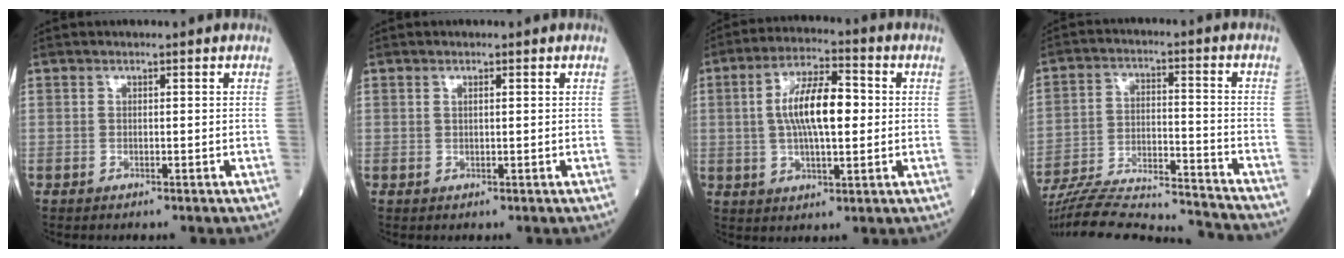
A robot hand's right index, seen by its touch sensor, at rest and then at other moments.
{"total": 0.7, "force": [0.3, 0.1, 0.6], "torque": [-0.014, 0.001, 0.006]}
{"total": 10.8, "force": [0.9, 3.3, 10.3], "torque": [-0.193, 0.017, 0.014]}
{"total": 22.2, "force": [-21.2, 1.2, 6.7], "torque": [-0.134, -0.014, -0.323]}